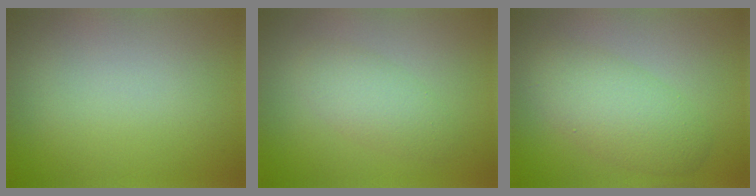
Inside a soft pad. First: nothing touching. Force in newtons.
{"total": 2.9, "press": 2.9, "slide": 0.1}
{"total": 4.9, "press": 4.9, "slide": 0.1}